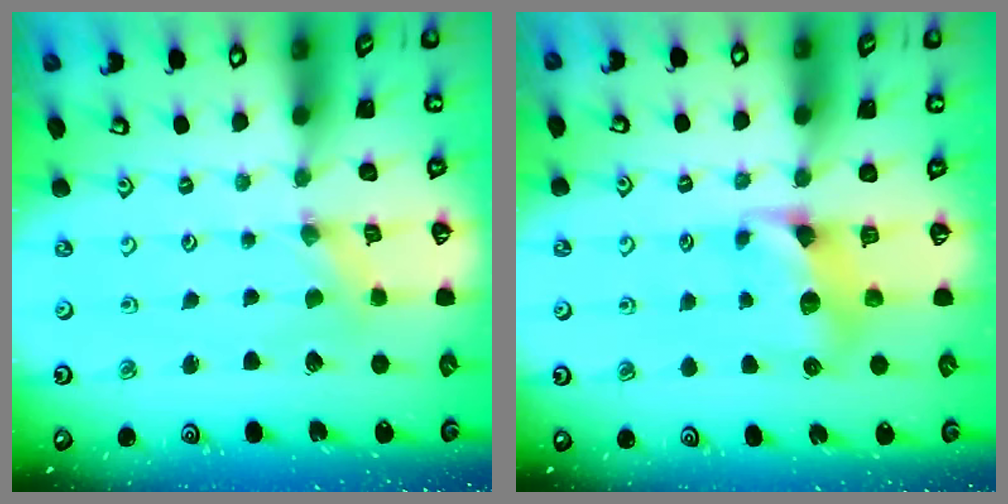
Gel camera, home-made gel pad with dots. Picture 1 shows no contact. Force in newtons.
{"total": 7.0, "press": 7.0, "slide": 0.6}